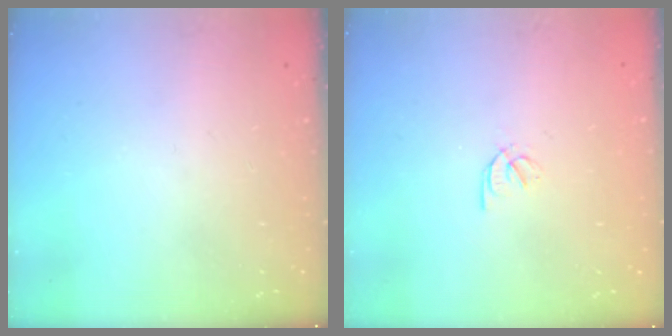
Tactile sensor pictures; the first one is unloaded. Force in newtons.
{"total": 1.6, "press": 1.6, "slide": 0.3}